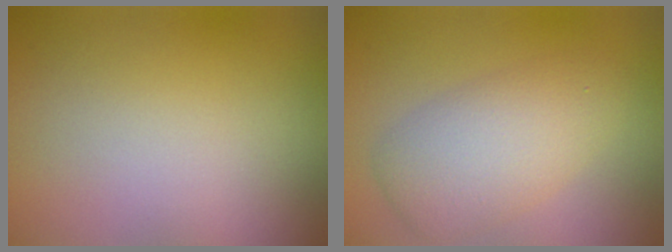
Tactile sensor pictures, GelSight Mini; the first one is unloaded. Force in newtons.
{"total": 5.2, "press": 5.2, "slide": 0.2}